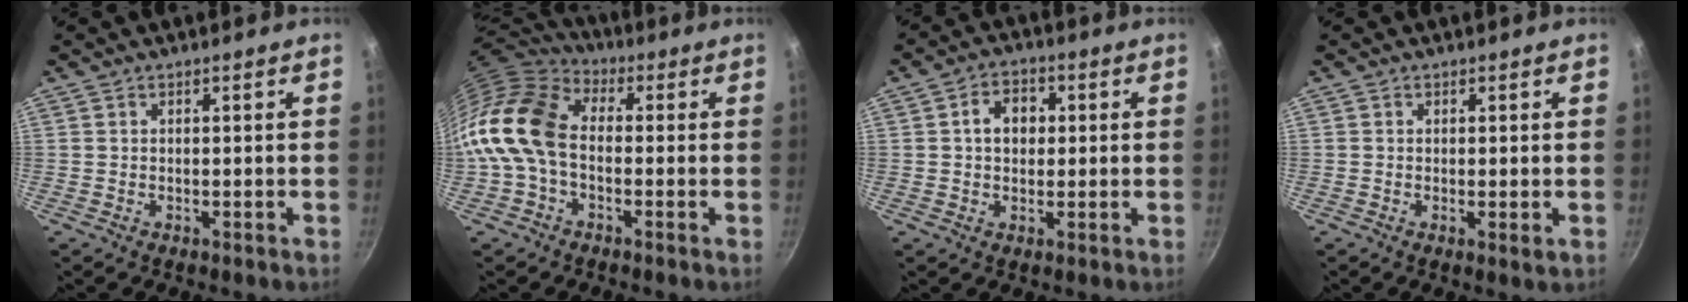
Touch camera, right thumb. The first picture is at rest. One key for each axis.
{"total": 14.5, "fx": -2.0, "fy": 10.0, "fz": 10.4, "tx": -0.191, "ty": 0.038, "tz": -0.063}
{"total": 5.9, "fx": 0.8, "fy": 4.6, "fz": 3.6, "tx": -0.032, "ty": 0.011, "tz": 0.006}
{"total": 1.3, "fx": 0.0, "fy": 0.3, "fz": 1.2, "tx": -0.022, "ty": -0.007, "tz": -0.004}